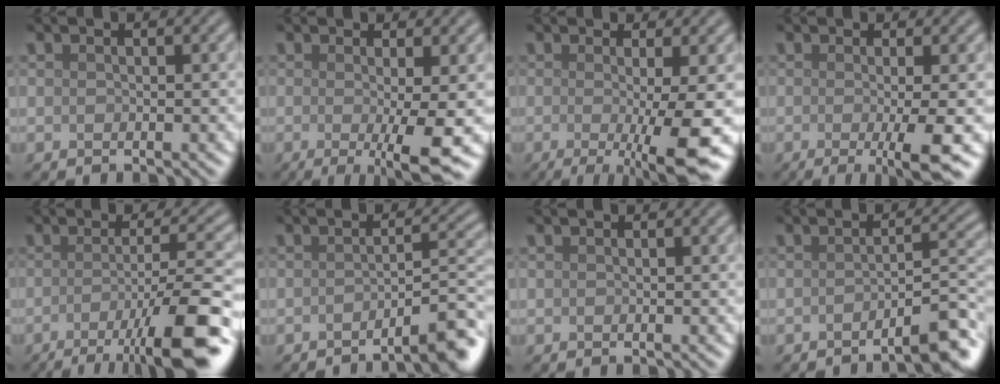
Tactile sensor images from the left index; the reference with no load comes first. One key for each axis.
{"total": 6.3, "fx": -1.1, "fy": 1.1, "fz": 6.1, "tx": -0.092, "ty": -0.014, "tz": -0.016}
{"total": 8.8, "fx": -1.6, "fy": 1.8, "fz": 8.4, "tx": -0.115, "ty": -0.019, "tz": -0.022}
{"total": 5.6, "fx": -1.1, "fy": 1.0, "fz": 5.4, "tx": -0.081, "ty": -0.012, "tz": -0.019}
{"total": 10.8, "fx": -4.4, "fy": 2.3, "fz": 9.6, "tx": -0.126, "ty": -0.001, "tz": -0.074}
{"total": 4.5, "fx": -2.9, "fy": 0.7, "fz": 3.4, "tx": -0.032, "ty": 0.016, "tz": -0.050}
{"total": 0.0}
{"total": 4.2, "fx": -2.7, "fy": 0.6, "fz": 3.2, "tx": -0.036, "ty": 0.015, "tz": -0.047}